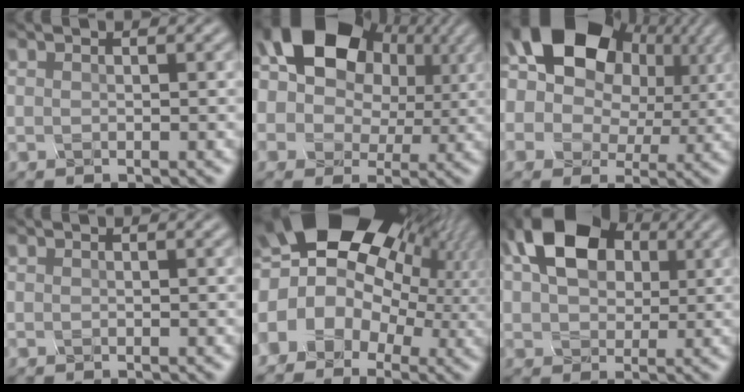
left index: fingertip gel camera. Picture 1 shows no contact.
{"total": 10.7, "force": [3.9, 7.7, 6.3], "torque": [-0.134, 0.018, 0.087]}
{"total": 12.0, "force": [4.8, 8.3, 7.3], "torque": [-0.152, 0.022, 0.102]}
{"total": 0.0}
{"total": 14.0, "force": [2.9, 10.3, 9.1], "torque": [-0.175, 0.018, 0.085]}
{"total": 7.0, "force": [2.8, 5.0, 4.1], "torque": [-0.103, 0.016, 0.066]}